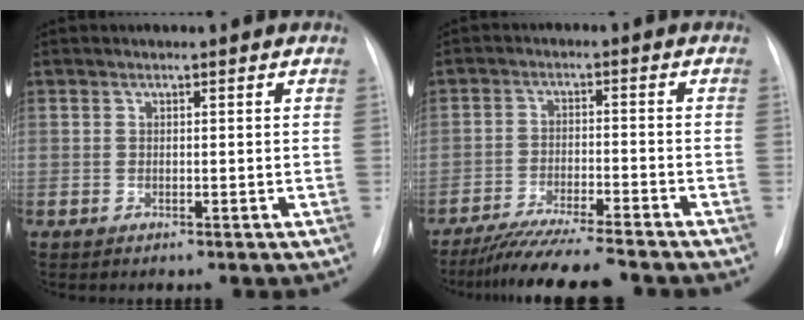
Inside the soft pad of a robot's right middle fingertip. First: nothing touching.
{"total": 11.0, "force": [-9.8, 0.1, 5.1], "torque": [-0.077, -0.024, -0.156]}